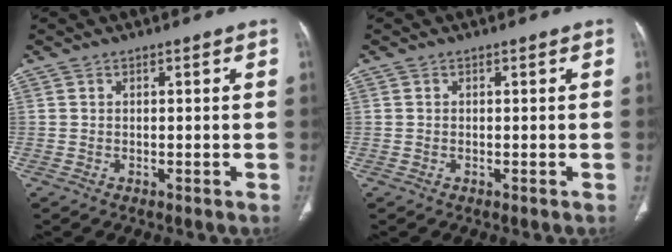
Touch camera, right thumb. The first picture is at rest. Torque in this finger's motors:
{"motor_torque": [0.18, 0.09, -0.24, 0.15, 0.03]}